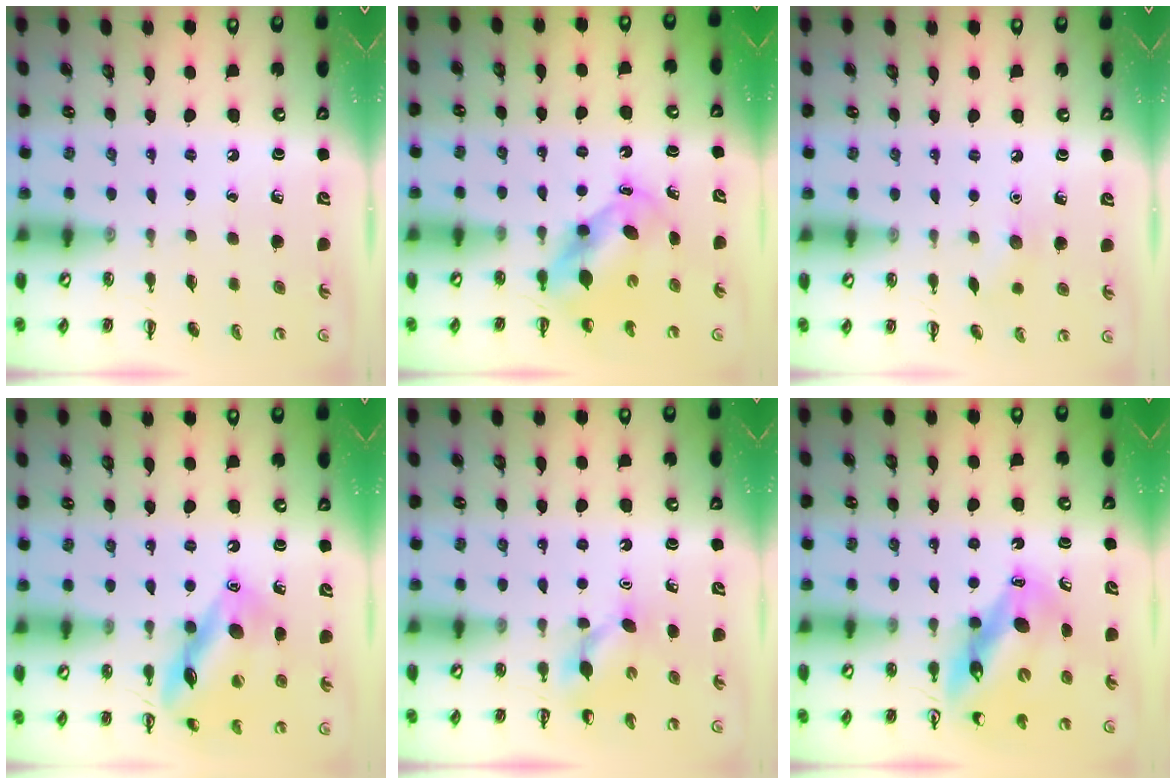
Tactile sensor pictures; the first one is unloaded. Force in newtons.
{"total": 5.5, "press": 5.4, "slide": 0.9}
{"total": 5.3, "press": 5.1, "slide": 1.5}
{"total": 14.0, "press": 13.9, "slide": 1.4}
{"total": 3.9, "press": 3.7, "slide": 1.0}
{"total": 11.8, "press": 11.2, "slide": 3.8}